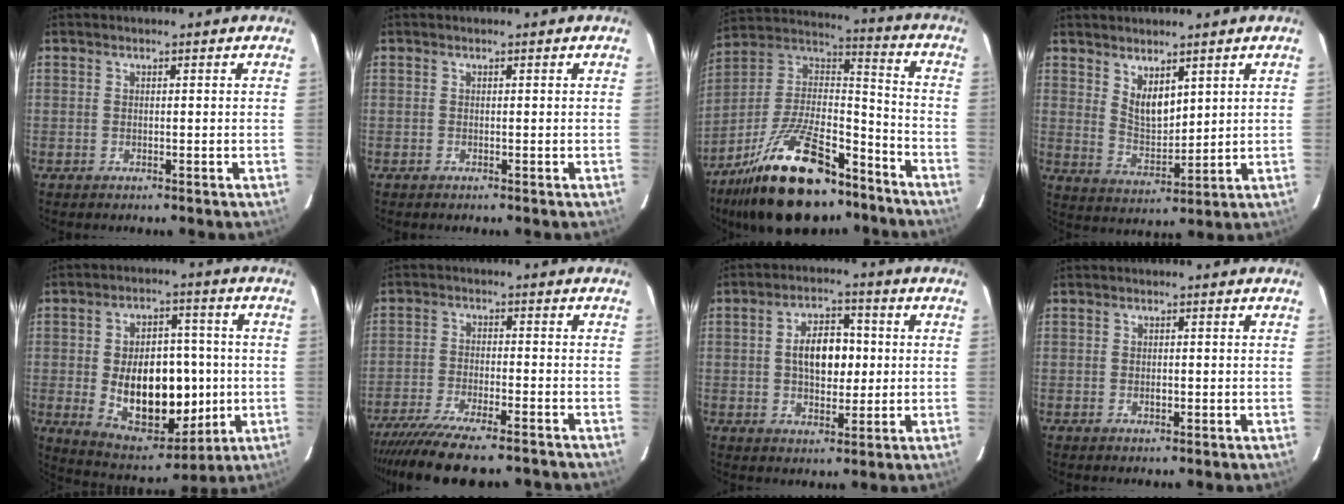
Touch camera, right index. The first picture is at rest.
{"total": 0.0}
{"total": 26.2, "force": [-17.7, 10.9, 16.0], "torque": [-0.308, 0.008, -0.278]}
{"total": 6.2, "force": [3.9, 2.8, 3.9], "torque": [-0.064, -0.008, 0.079]}
{"total": 17.6, "force": [-1.7, 11.3, 13.4], "torque": [-0.238, 0.005, 0.002]}
{"total": 16.9, "force": [-14.3, 3.4, 8.3], "torque": [-0.172, -0.034, -0.225]}
{"total": 8.8, "force": [0.6, 5.2, 7.1], "torque": [-0.122, 0.020, 0.013]}
{"total": 1.1, "force": [-0.2, 1.0, 0.5], "torque": [-0.008, 0.000, -0.002]}